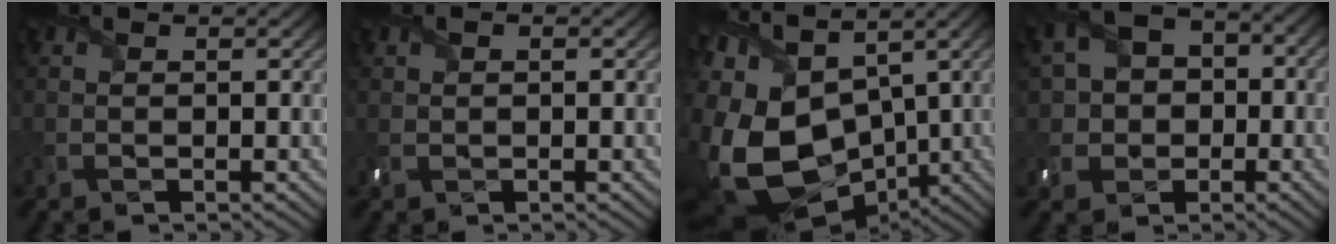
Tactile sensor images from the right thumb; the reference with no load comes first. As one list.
[{"total": 1.1, "force": [0.1, 0.7, 0.9], "torque": [-0.017, 0.000, 0.001]}, {"total": 18.7, "force": [-2.0, 12.6, 13.7], "torque": [-0.318, -0.037, -0.006]}, {"total": 7.0, "force": [-0.7, 6.1, 3.3], "torque": [-0.075, 0.002, -0.026]}]